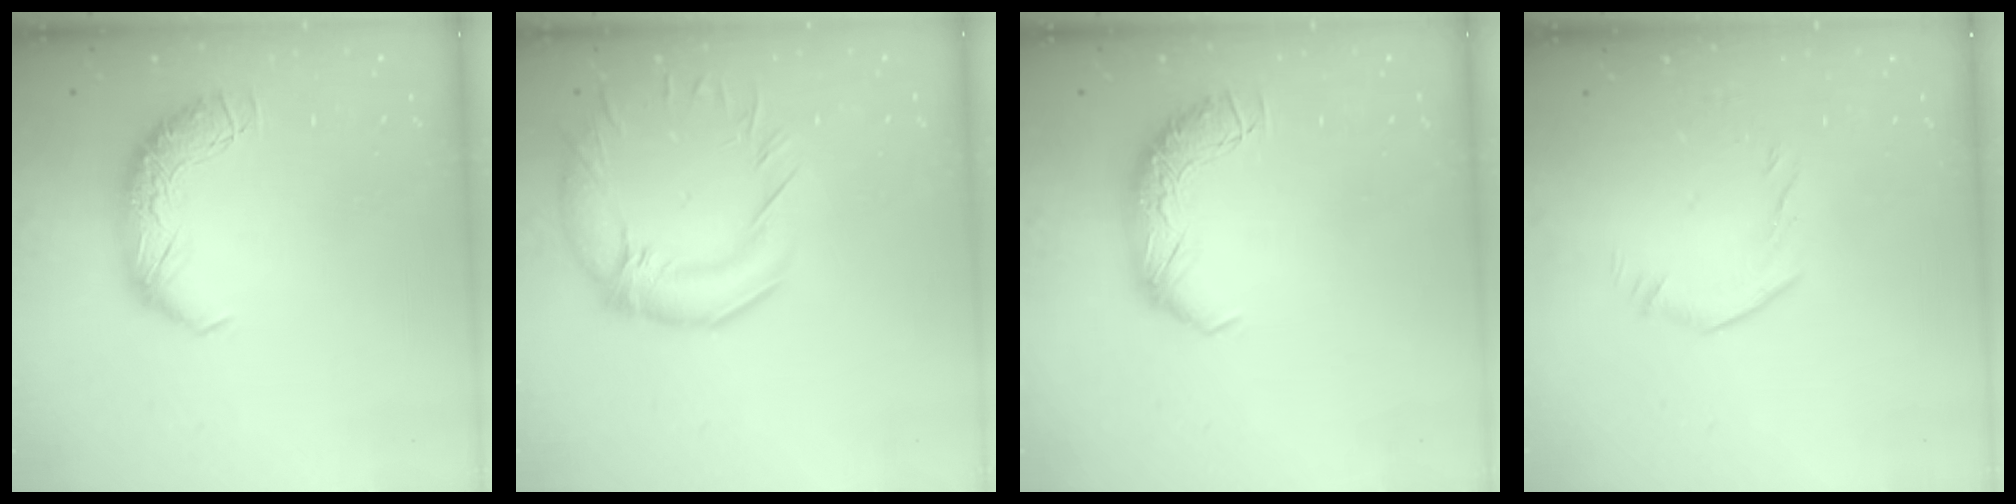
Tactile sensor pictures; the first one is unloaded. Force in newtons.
{"total": 5.3, "press": 4.5, "slide": 2.7}
{"total": 0.0}
{"total": 5.7, "press": 5.6, "slide": 1.2}